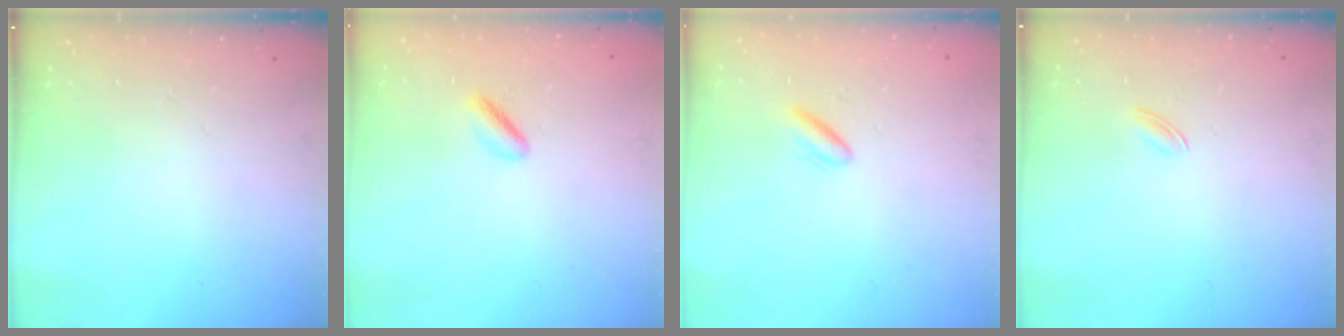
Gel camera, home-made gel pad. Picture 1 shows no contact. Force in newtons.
{"total": 1.7, "press": 1.6, "slide": 0.7}
{"total": 2.1, "press": 1.9, "slide": 0.9}
{"total": 1.6, "press": 1.5, "slide": 0.5}